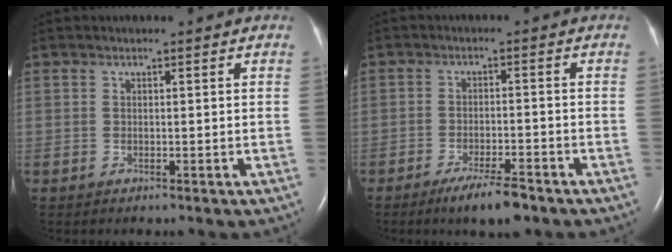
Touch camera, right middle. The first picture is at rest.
{"total": 6.0, "force": [-4.3, 0.8, 4.0], "torque": [-0.077, -0.009, -0.071]}